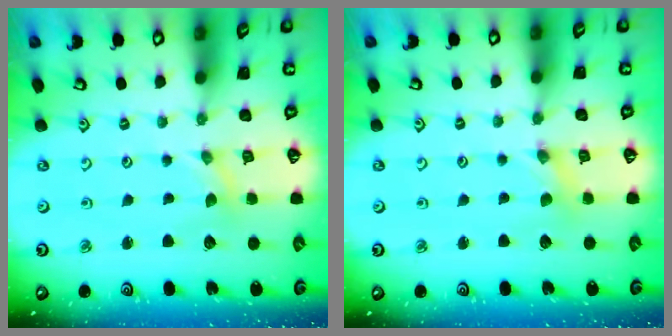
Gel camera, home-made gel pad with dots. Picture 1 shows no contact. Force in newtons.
{"total": 1.1, "press": 1.1, "slide": 0.2}